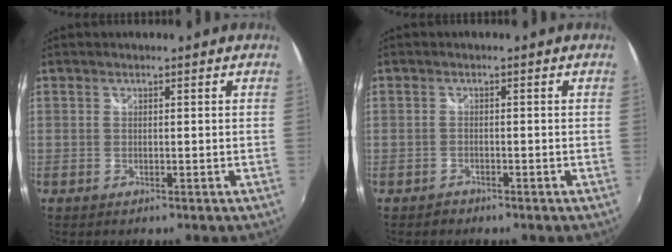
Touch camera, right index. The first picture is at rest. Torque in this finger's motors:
{"motor_torque": [0.04, 0.00, -0.03, 0.00]}